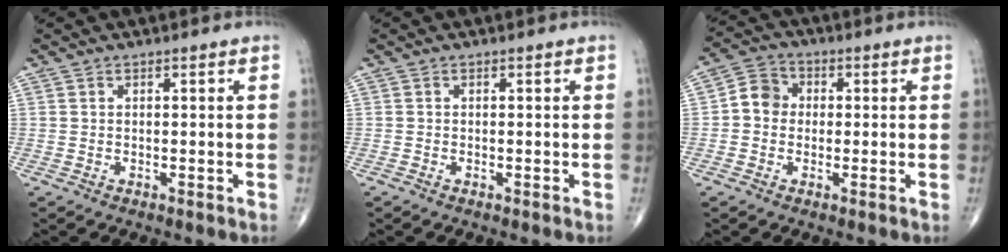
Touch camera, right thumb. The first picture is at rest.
{"total": 0.0}
{"total": 5.6, "force": [-0.2, 5.0, 2.6], "torque": [-0.027, 0.017, -0.017]}